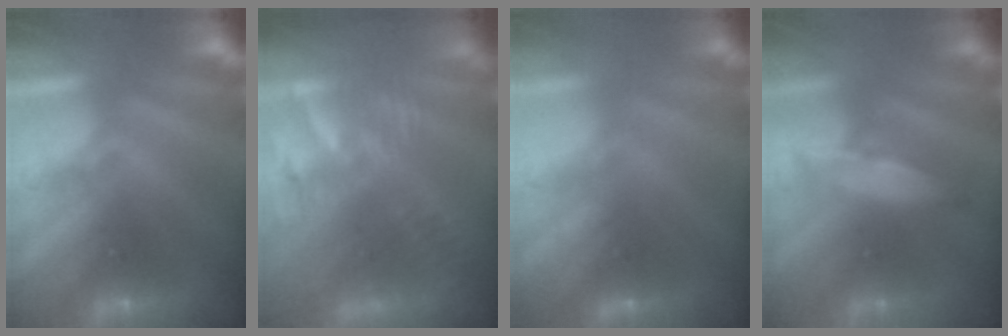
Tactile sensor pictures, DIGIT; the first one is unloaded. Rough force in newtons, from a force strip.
{"total": 7.5}
{"total": 4.9}
{"total": 2.8}